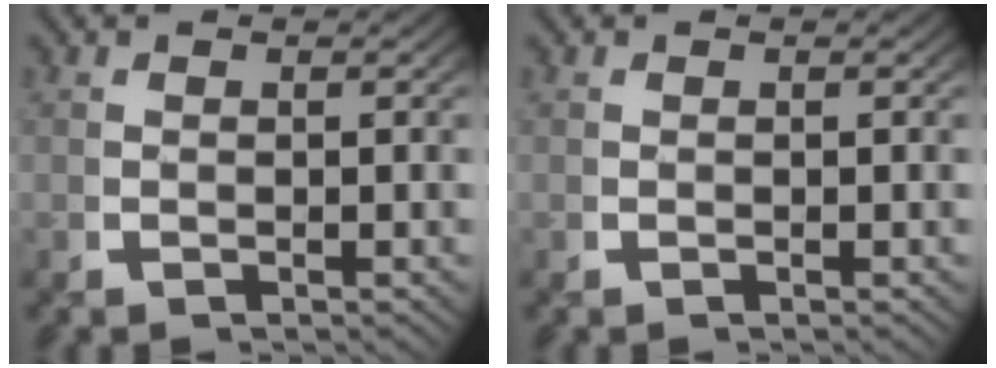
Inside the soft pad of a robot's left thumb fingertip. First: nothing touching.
{"total": 0.0}